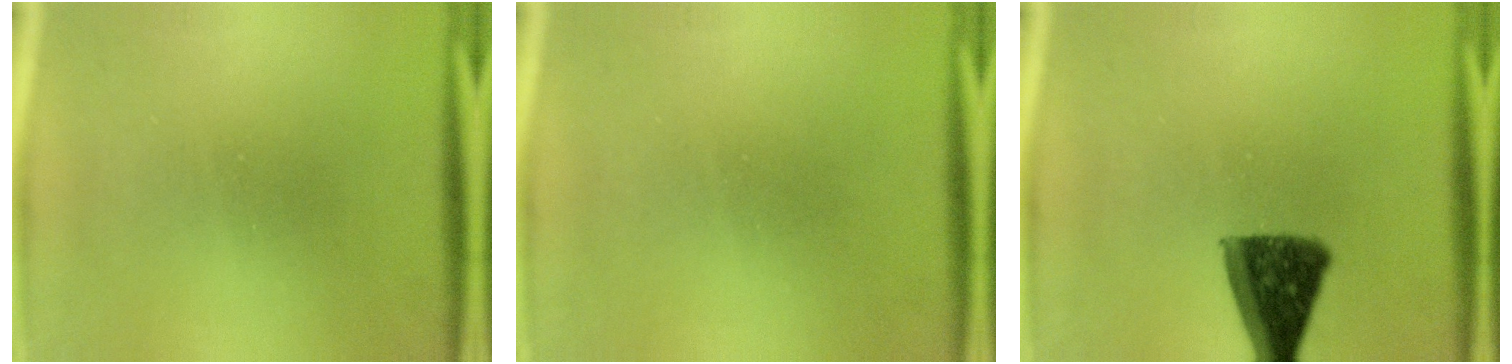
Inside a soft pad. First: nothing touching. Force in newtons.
{"total": 1.7}
{"total": 10.9}